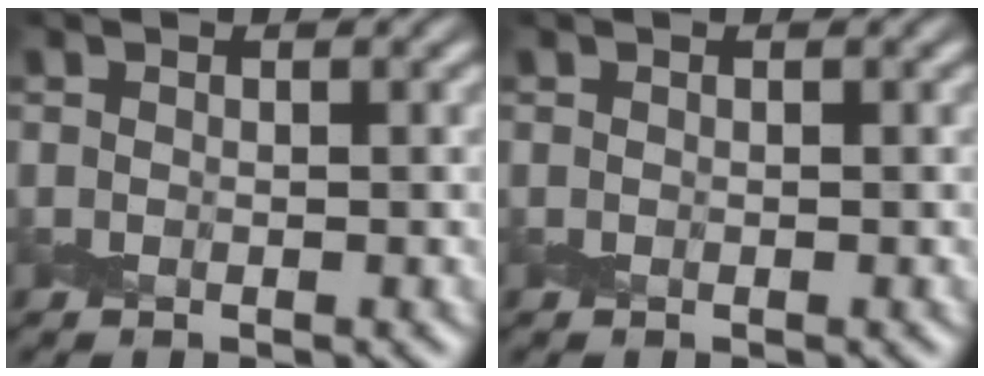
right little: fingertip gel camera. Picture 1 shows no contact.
{"total": 0.0}